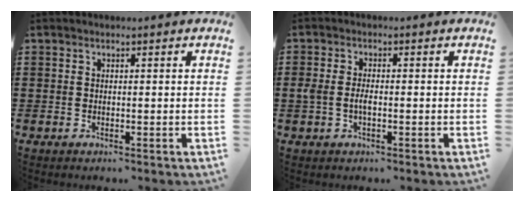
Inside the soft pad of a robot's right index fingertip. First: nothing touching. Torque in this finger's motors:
{"motor_torque": [0.17, -0.13, 0.10, 0.08]}